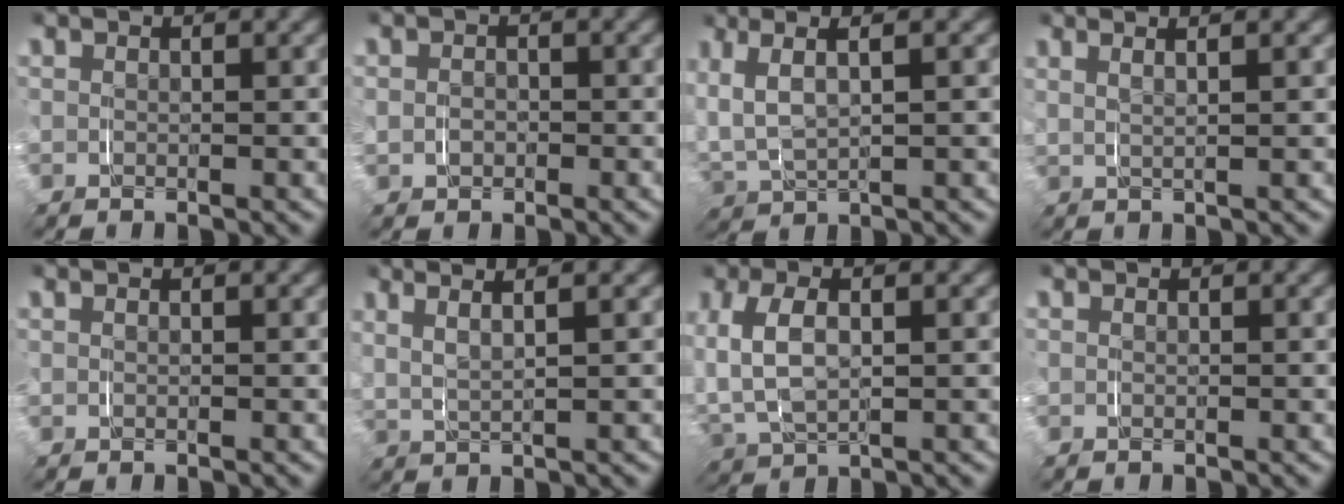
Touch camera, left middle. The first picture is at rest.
{"total": 1.3, "force": [-0.3, 1.1, -0.5], "torque": [0.008, -0.009, -0.003]}
{"total": 3.3, "force": [1.7, 1.9, 2.1], "torque": [-0.043, 0.004, 0.021]}
{"total": 2.9, "force": [2.7, -0.3, 1.2], "torque": [-0.008, 0.020, 0.037]}
{"total": 0.5, "force": [0.2, -0.5, -0.1], "torque": [0.007, 0.003, 0.003]}
{"total": 3.8, "force": [3.1, 0.7, 2.0], "torque": [-0.028, 0.020, 0.038]}
{"total": 1.2, "force": [0.6, 0.6, 0.8], "torque": [-0.030, -0.006, 0.013]}
{"total": 0.0}